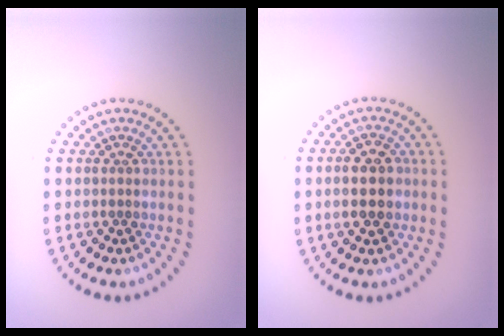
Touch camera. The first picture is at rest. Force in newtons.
{"total": 3.3, "press": 3.3, "slide": 0.1}